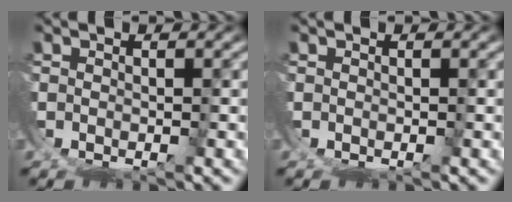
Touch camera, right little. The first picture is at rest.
{"total": 0.0}